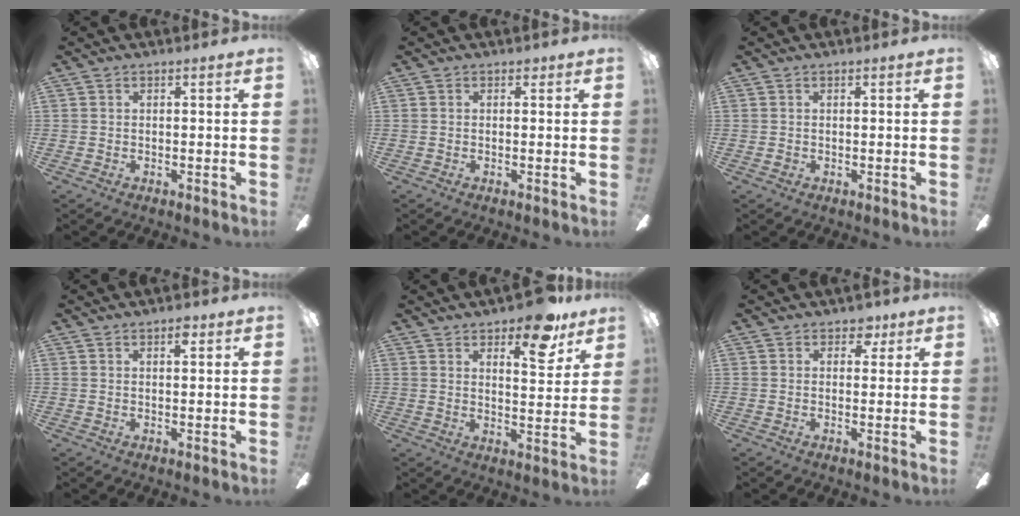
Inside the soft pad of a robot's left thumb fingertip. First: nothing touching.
{"total": 0.9, "force": [0.5, 0.7, 0.3], "torque": [0.002, 0.000, 0.008]}
{"total": 0.6, "force": [0.1, 0.6, 0.2], "torque": [-0.003, 0.004, 0.000]}
{"total": 2.4, "force": [1.8, 0.8, 1.3], "torque": [-0.005, -0.009, 0.027]}
{"total": 11.1, "force": [8.1, 4.0, 6.5], "torque": [-0.073, -0.045, 0.135]}
{"total": 3.9, "force": [2.6, 2.4, 1.5], "torque": [-0.002, -0.008, 0.042]}